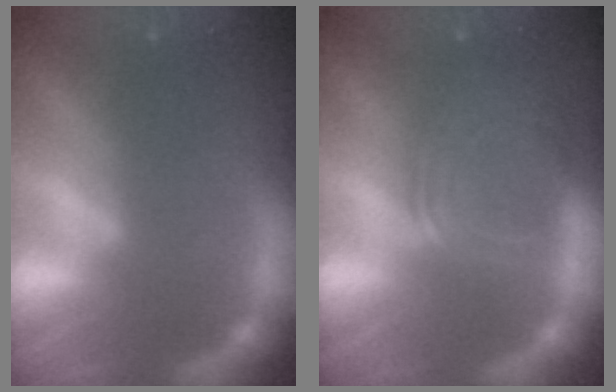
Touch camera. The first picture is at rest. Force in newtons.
{"total": 8.1}